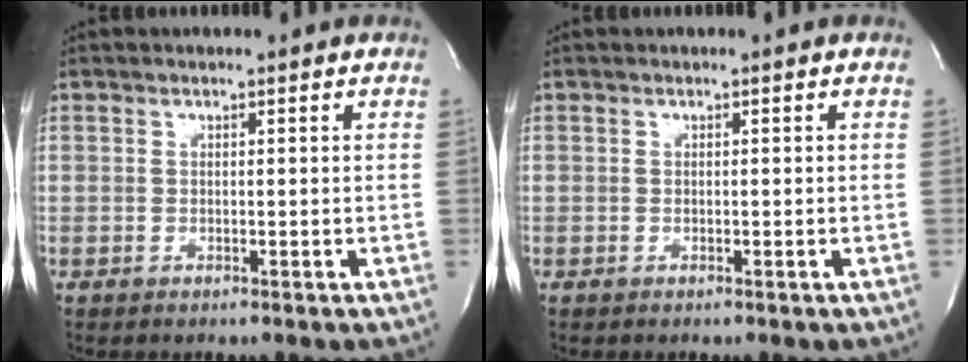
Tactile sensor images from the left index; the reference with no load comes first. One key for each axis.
{"total": 0.0}